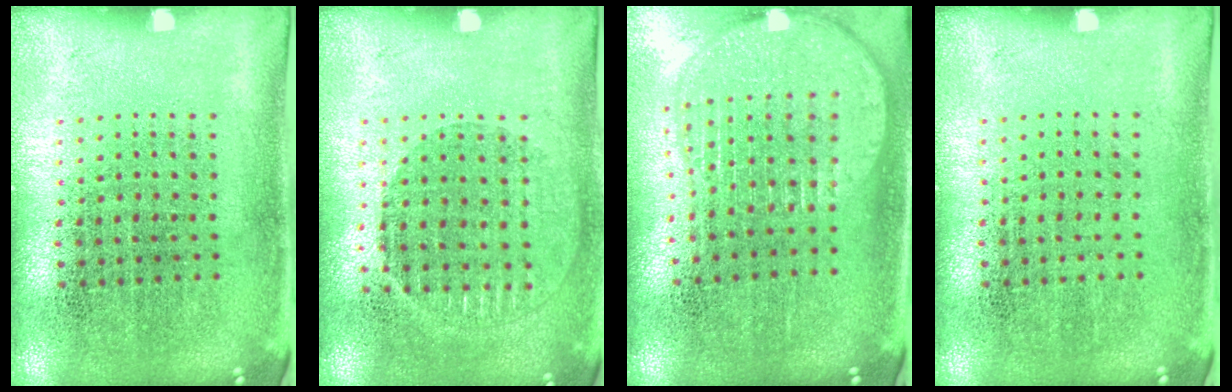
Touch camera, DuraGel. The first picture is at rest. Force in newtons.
{"total": 0.8, "press": 0.8, "slide": 0.2}
{"total": 1.9, "press": 1.6, "slide": 1.0}
{"total": 0.0}